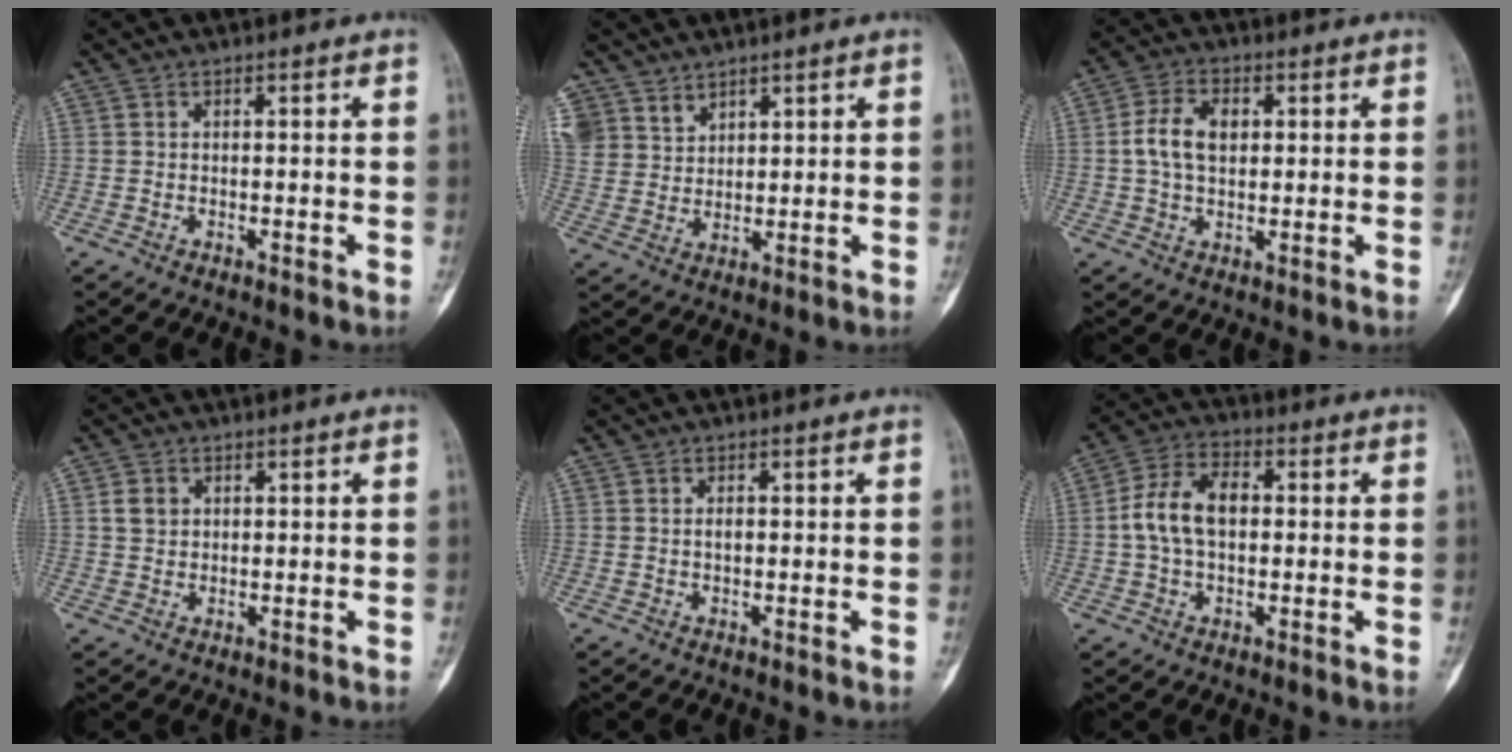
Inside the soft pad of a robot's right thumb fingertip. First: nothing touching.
{"total": 7.2, "force": [5.2, 5.0, 0.8], "torque": [0.012, -0.018, 0.110]}
{"total": 7.0, "force": [1.0, 4.6, 5.2], "torque": [-0.092, 0.015, 0.015]}
{"total": 2.8, "force": [0.9, 2.3, 1.2], "torque": [-0.006, 0.003, 0.018]}
{"total": 1.1, "force": [0.2, 0.7, 0.8], "torque": [-0.008, 0.007, 0.003]}
{"total": 9.6, "force": [0.4, 6.1, 7.4], "torque": [-0.136, 0.027, 0.002]}